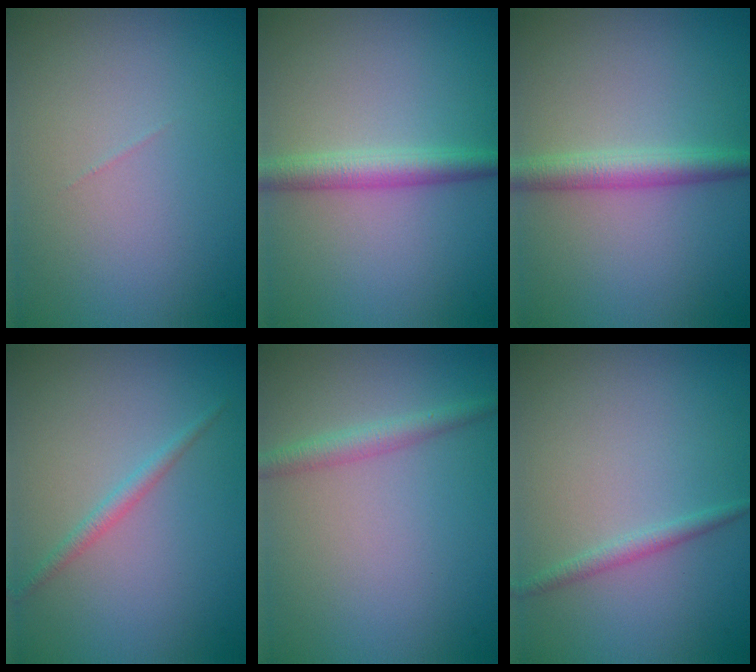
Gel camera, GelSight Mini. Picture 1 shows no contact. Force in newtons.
{"total": 2.9, "press": 2.9, "slide": 0.1}
{"total": 2.9, "press": 2.9, "slide": 0.1}
{"total": 1.2, "press": 1.2, "slide": 0.0}
{"total": 1.9, "press": 1.9, "slide": 0.0}
{"total": 1.2, "press": 1.2, "slide": 0.1}